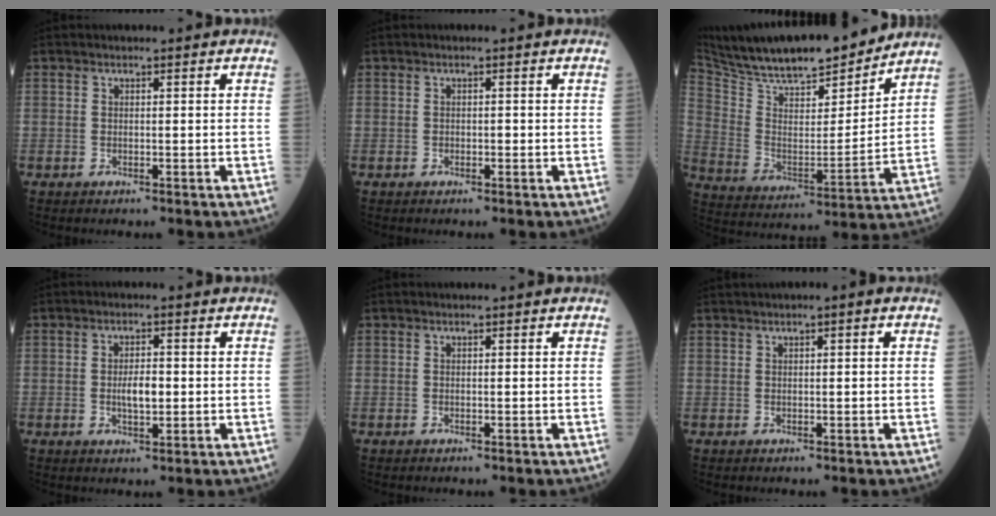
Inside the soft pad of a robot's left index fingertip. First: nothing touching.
{"total": 0.5, "force": [-0.1, 0.3, 0.4], "torque": [-0.005, 0.002, -0.004]}
{"total": 22.1, "force": [19.6, 3.6, 9.7], "torque": [-0.176, -0.002, 0.317]}
{"total": 3.6, "force": [-0.2, 1.3, 3.3], "torque": [-0.061, 0.000, -0.004]}
{"total": 0.0}
{"total": 1.5, "force": [0.7, 0.2, 1.4], "torque": [-0.026, 0.008, 0.012]}